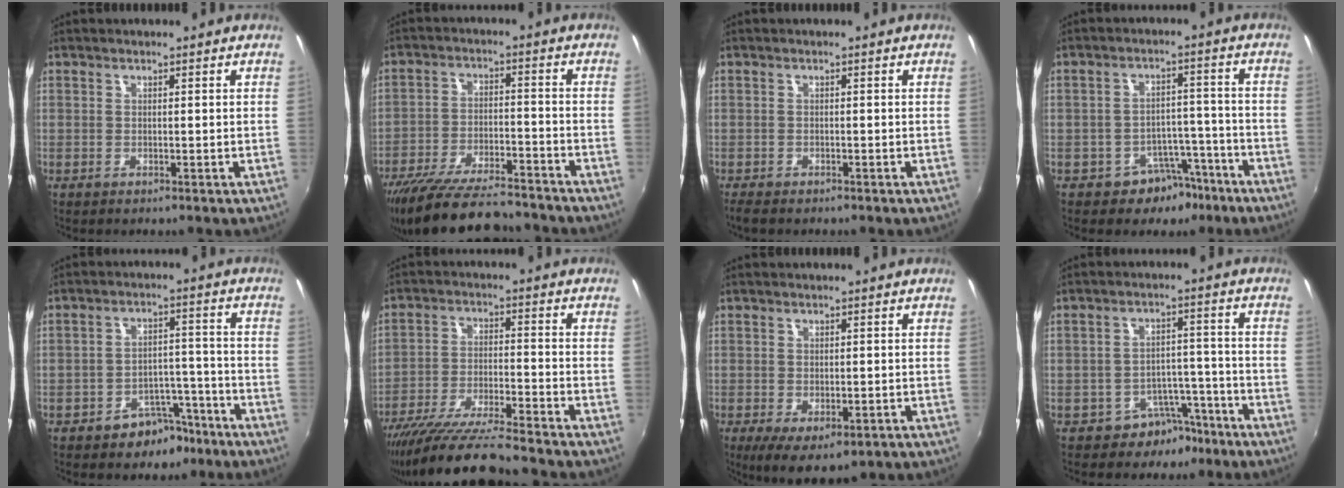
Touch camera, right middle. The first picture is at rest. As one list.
[{"total": 18.0, "force": [-15.6, 3.8, 8.0], "torque": [-0.163, -0.028, -0.247]}, {"total": 2.9, "force": [-2.5, 0.8, 1.2], "torque": [-0.026, -0.019, -0.041]}, {"total": 7.4, "force": [-5.1, 4.9, 2.1], "torque": [-0.041, 0.027, -0.060]}, {"total": 7.8, "force": [-5.4, 4.9, 2.7], "torque": [-0.054, 0.027, -0.064]}, {"total": 13.6, "force": [-12.0, 0.0, 6.3], "torque": [-0.134, -0.027, -0.213]}, {"total": 6.3, "force": [-2.3, 3.4, 4.8], "torque": [-0.086, -0.029, -0.029]}, {"total": 6.7, "force": [-4.9, 4.3, 1.3], "torque": [-0.023, 0.029, -0.063]}]